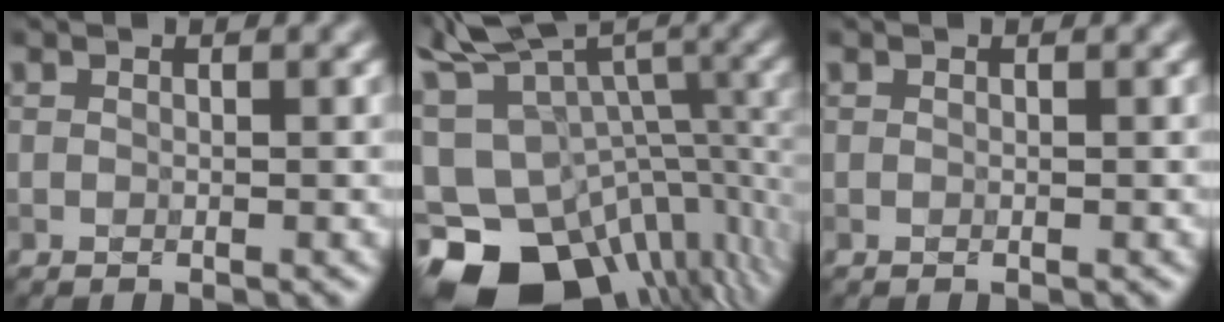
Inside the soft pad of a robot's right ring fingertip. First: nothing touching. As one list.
[{"total": 13.5, "force": [-4.8, 8.6, 9.3], "torque": [-0.170, -0.005, -0.054]}, {"total": 0.0}]